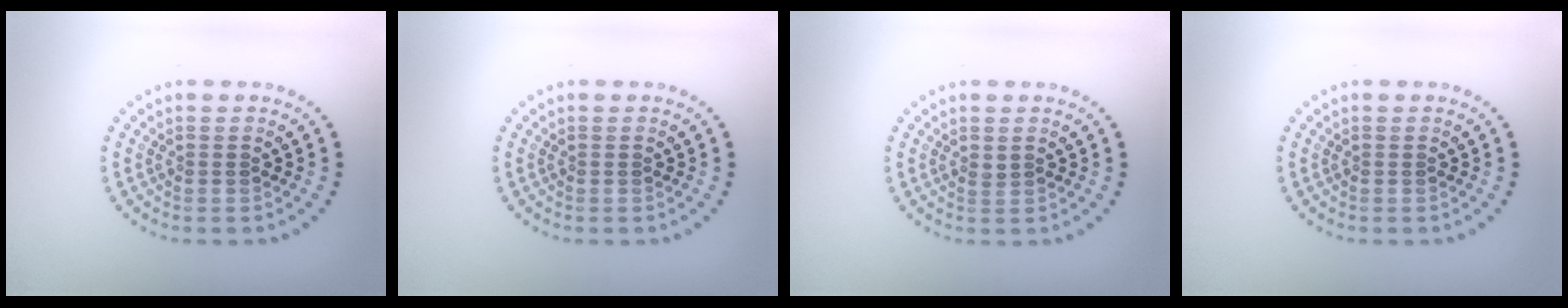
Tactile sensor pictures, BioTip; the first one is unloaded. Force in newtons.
{"total": 0.0}
{"total": 0.6, "press": 0.4, "slide": 0.4}
{"total": 0.0}